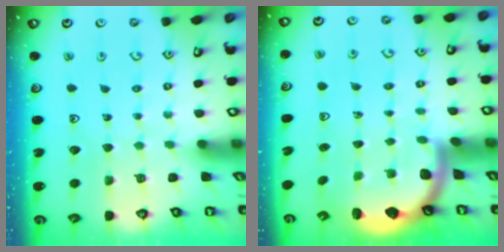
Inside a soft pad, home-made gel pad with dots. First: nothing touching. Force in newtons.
{"total": 2.2, "press": 2.2, "slide": 0.3}